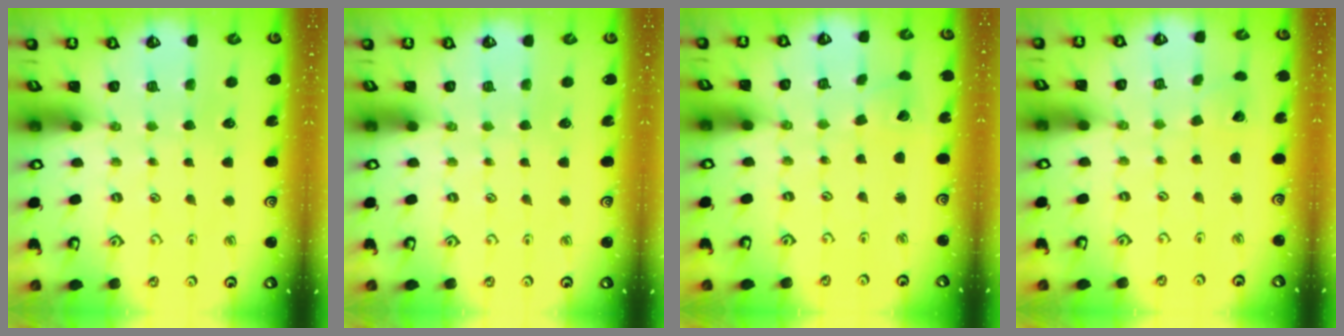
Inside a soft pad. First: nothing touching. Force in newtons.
{"total": 0.0}
{"total": 2.0, "press": 2.0, "slide": 0.1}
{"total": 1.9, "press": 1.9, "slide": 0.0}